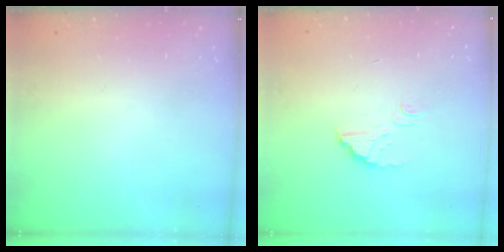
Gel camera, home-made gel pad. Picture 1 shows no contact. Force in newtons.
{"total": 3.4, "press": 3.4, "slide": 0.2}